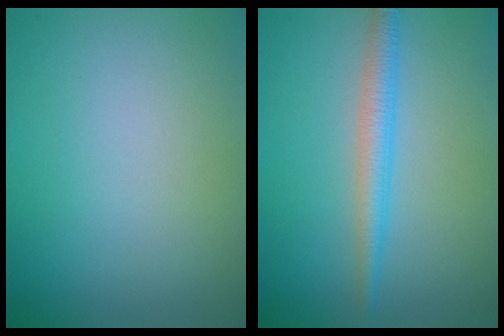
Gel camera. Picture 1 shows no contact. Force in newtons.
{"total": 2.7, "press": 2.7, "slide": 0.0}